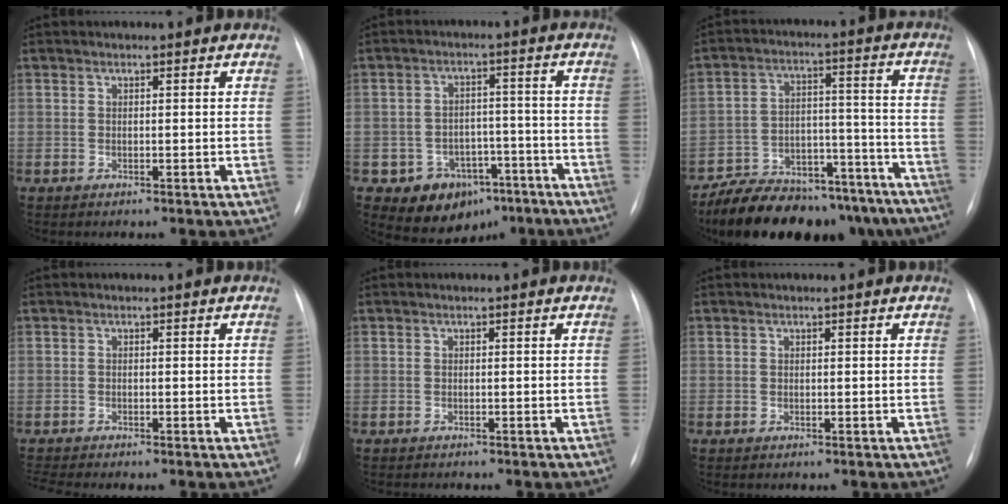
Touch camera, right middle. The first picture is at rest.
{"total": 8.8, "force": [-4.9, 6.8, 2.6], "torque": [-0.031, 0.027, -0.061]}
{"total": 23.0, "force": [-19.8, 8.0, 8.6], "torque": [-0.110, 0.022, -0.281]}
{"total": 2.0, "force": [-1.8, -0.7, 0.4], "torque": [-0.016, -0.013, -0.035]}
{"total": 1.3, "force": [-1.2, 0.2, 0.5], "torque": [-0.010, -0.006, -0.013]}
{"total": 0.0}